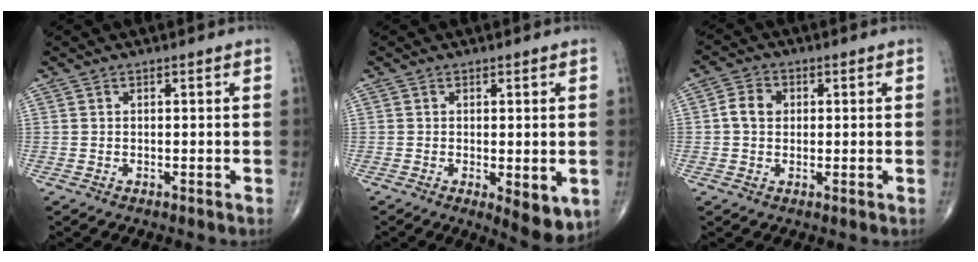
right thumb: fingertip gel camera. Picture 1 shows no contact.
{"total": 6.7, "force": [-1.6, 2.4, 6.1], "torque": [-0.077, -0.020, -0.018]}
{"total": 4.6, "force": [0.5, 3.6, 2.8], "torque": [-0.045, 0.009, 0.003]}